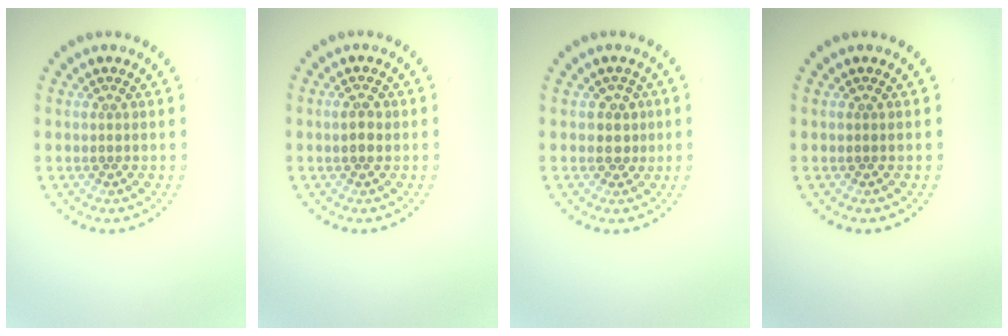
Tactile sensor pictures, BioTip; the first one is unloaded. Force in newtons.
{"total": 1.4, "press": 1.3, "slide": 0.2}
{"total": 1.7, "press": 1.3, "slide": 1.1}
{"total": 0.0}